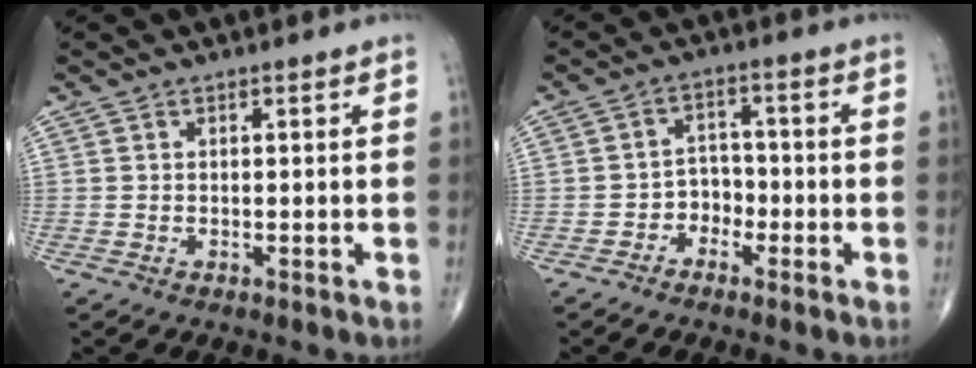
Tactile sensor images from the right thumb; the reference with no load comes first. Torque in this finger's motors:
{"motor_torque": [-0.13, 0.14, -0.11, -0.10, 0.03]}